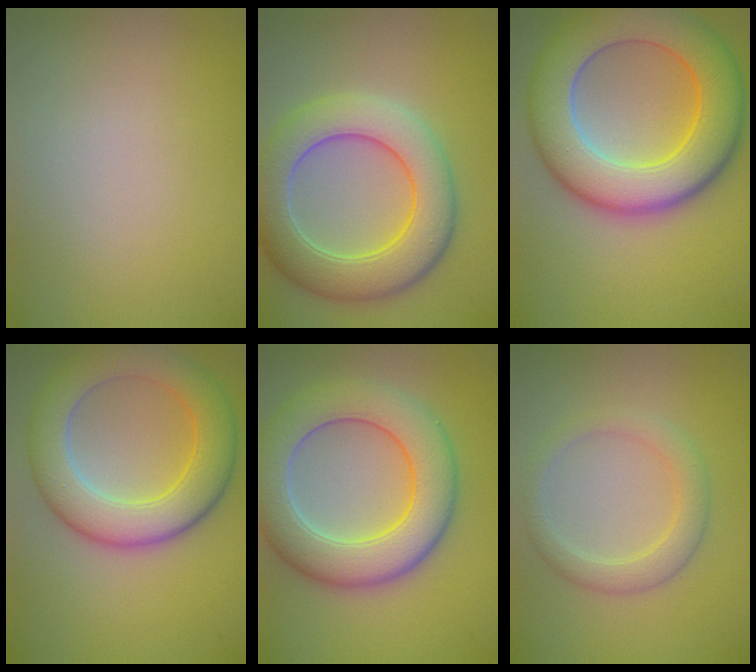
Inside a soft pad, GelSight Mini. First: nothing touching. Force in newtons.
{"total": 8.3, "press": 8.3, "slide": 0.5}
{"total": 11.3, "press": 11.3, "slide": 0.3}
{"total": 7.9, "press": 7.9, "slide": 0.2}
{"total": 9.0, "press": 9.0, "slide": 0.6}
{"total": 2.9, "press": 2.9, "slide": 0.1}